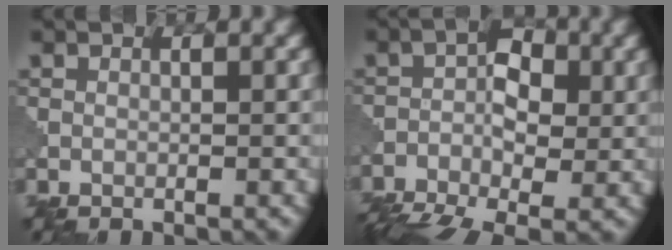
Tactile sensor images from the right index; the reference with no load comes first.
{"total": 8.1, "force": [-3.8, 4.2, 5.8], "torque": [-0.102, -0.009, -0.077]}